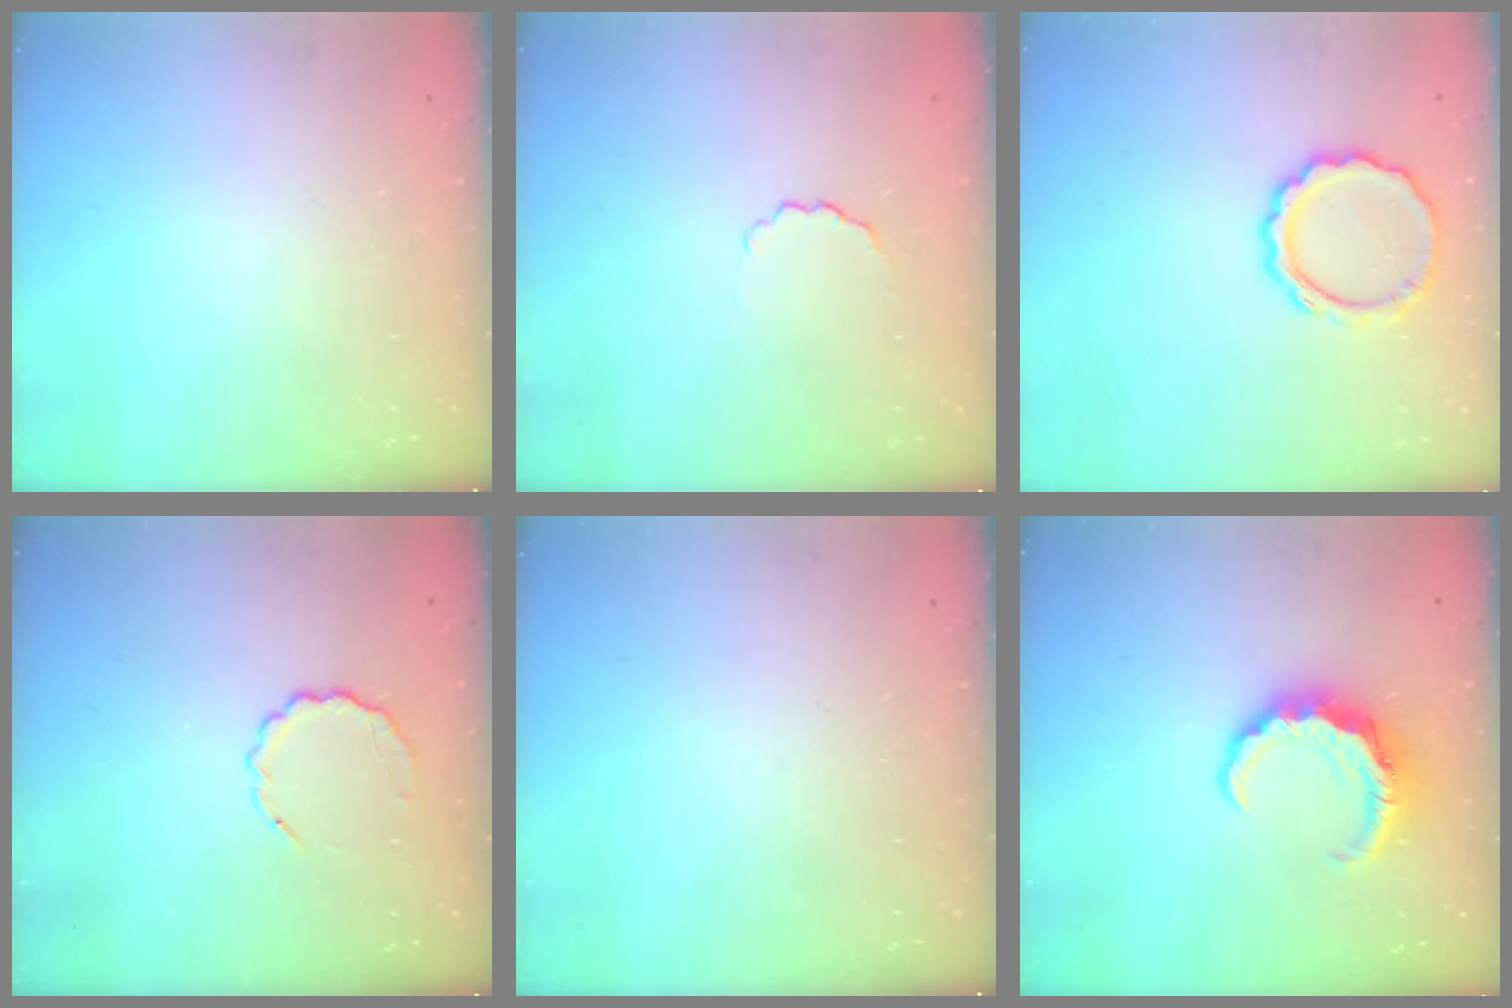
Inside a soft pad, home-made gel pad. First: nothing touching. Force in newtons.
{"total": 3.1, "press": 2.9, "slide": 1.1}
{"total": 9.0, "press": 9.0, "slide": 1.2}
{"total": 5.4, "press": 5.2, "slide": 1.5}
{"total": 0.0}
{"total": 7.3, "press": 7.3, "slide": 1.2}